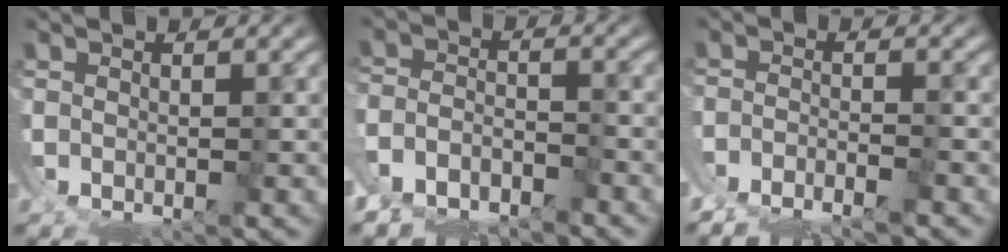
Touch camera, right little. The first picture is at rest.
{"total": 6.1, "force": [-3.9, 4.1, 2.3], "torque": [-0.049, -0.022, -0.066]}
{"total": 4.1, "force": [-3.7, 0.3, 1.7], "torque": [-0.021, -0.003, -0.061]}